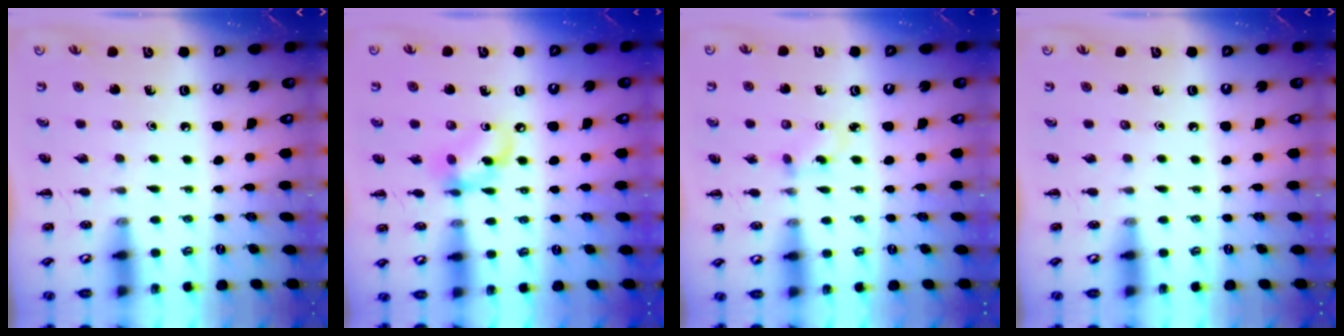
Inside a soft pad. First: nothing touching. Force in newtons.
{"total": 10.2, "press": 10.1, "slide": 1.7}
{"total": 2.4, "press": 2.2, "slide": 0.9}
{"total": 0.0}